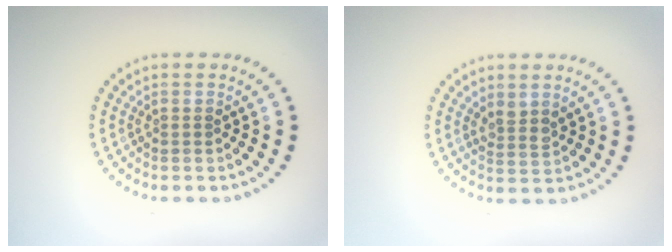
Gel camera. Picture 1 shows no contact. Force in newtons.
{"total": 1.4, "press": 1.1, "slide": 0.9}